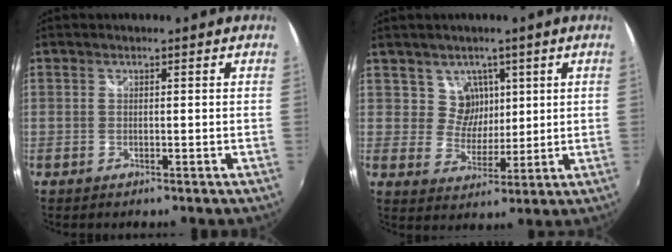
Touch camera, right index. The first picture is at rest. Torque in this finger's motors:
{"motor_torque": [-0.14, 0.01, -0.03, -0.01]}